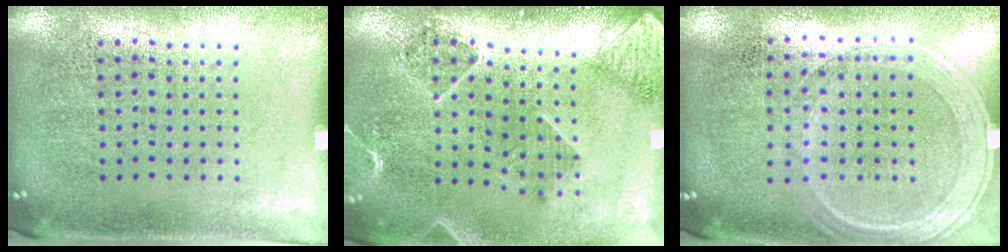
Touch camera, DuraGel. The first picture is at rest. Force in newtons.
{"total": 1.5, "press": 1.5, "slide": 0.2}
{"total": 0.7, "press": 0.7, "slide": 0.2}